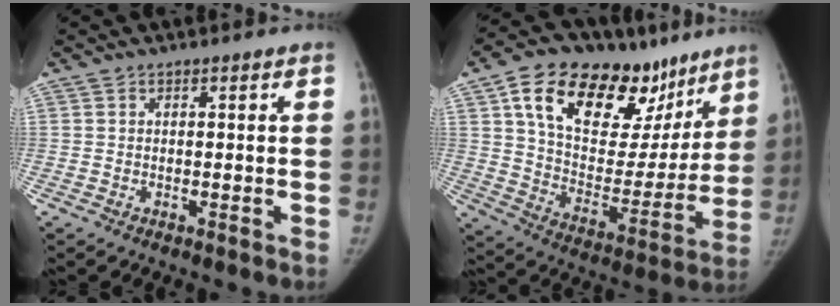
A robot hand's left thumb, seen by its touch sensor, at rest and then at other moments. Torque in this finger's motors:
{"motor_torque": [2.39, 1.40, 1.29, -1.48, 0.50]}